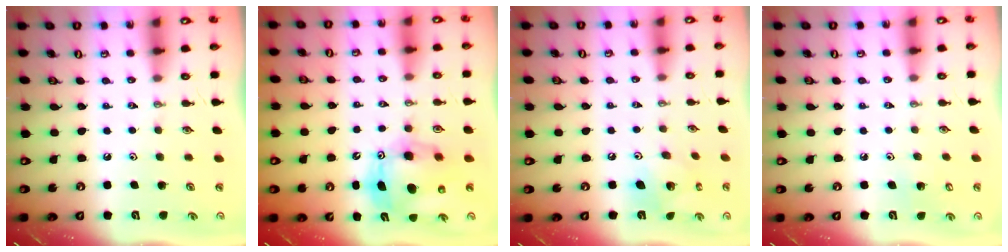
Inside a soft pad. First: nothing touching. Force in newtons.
{"total": 12.4, "press": 12.2, "slide": 2.4}
{"total": 10.0, "press": 10.0, "slide": 0.7}
{"total": 2.9, "press": 2.9, "slide": 0.3}